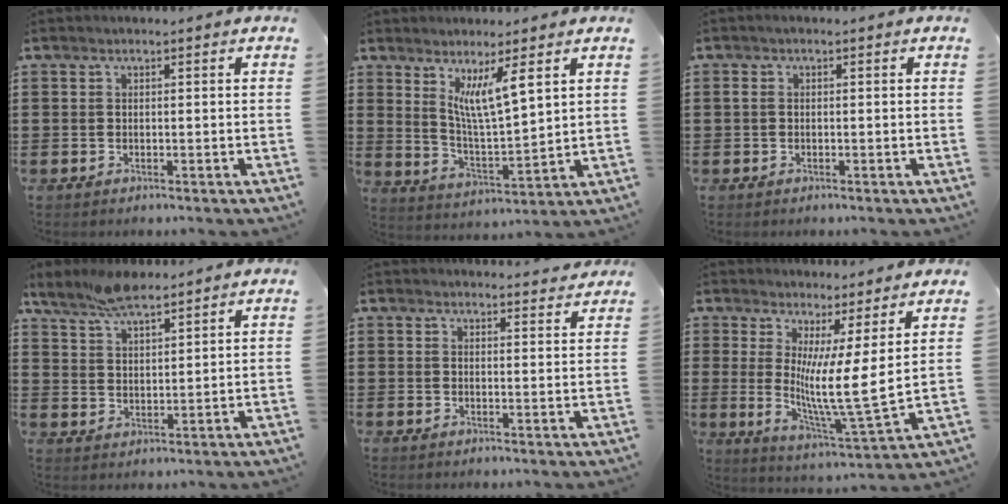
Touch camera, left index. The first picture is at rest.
{"total": 7.3, "force": [4.6, 0.9, 5.6], "torque": [-0.107, -0.020, 0.076]}
{"total": 0.9, "force": [-0.3, 0.4, 0.8], "torque": [-0.016, 0.001, -0.006]}
{"total": 6.0, "force": [5.3, 1.4, 2.3], "torque": [-0.058, -0.010, 0.100]}
{"total": 2.4, "force": [2.4, 0.1, 0.2], "torque": [-0.001, -0.010, 0.044]}
{"total": 9.3, "force": [3.0, 0.4, 8.9], "torque": [-0.152, -0.048, 0.048]}